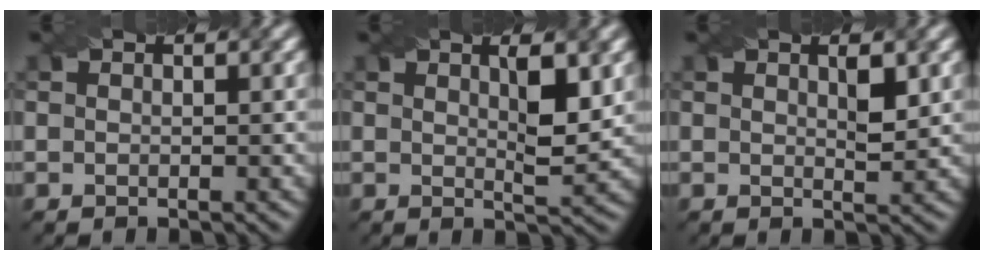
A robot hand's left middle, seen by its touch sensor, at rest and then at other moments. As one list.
[{"total": 3.2, "force": [1.1, 0.6, 3.0], "torque": [-0.045, -0.009, 0.021]}, {"total": 1.7, "force": [0.7, 0.3, 1.4], "torque": [-0.022, -0.005, 0.013]}]